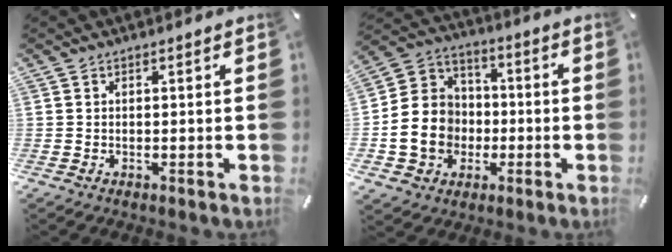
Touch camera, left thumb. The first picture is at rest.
{"total": 13.8, "force": [-3.8, 12.3, 5.1], "torque": [-0.118, 0.023, -0.064]}